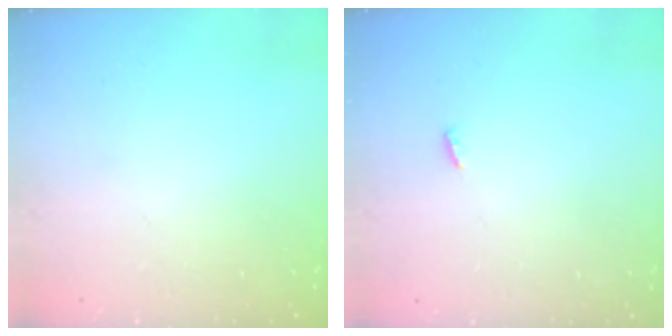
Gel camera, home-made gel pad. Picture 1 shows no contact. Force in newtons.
{"total": 3.0, "press": 2.9, "slide": 0.8}